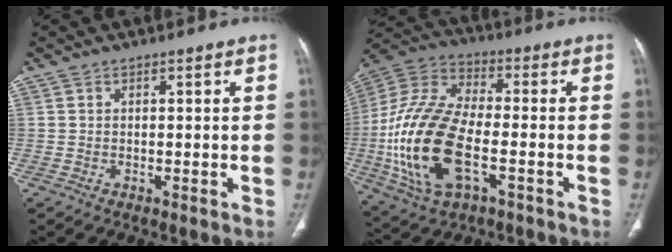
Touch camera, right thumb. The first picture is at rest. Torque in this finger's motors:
{"motor_torque": [1.06, 0.36, 2.49, -0.27, 0.49]}